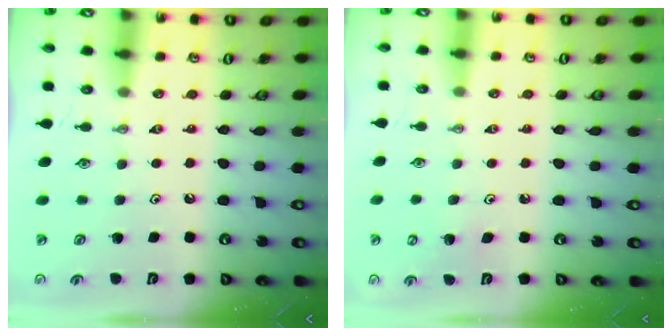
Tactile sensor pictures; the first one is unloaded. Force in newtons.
{"total": 4.0, "press": 4.0, "slide": 0.2}